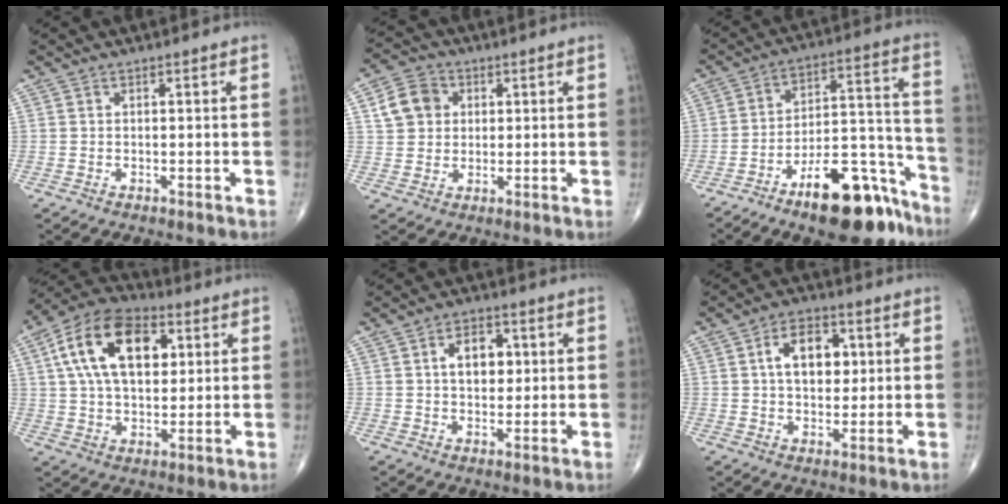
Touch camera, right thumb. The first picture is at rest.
{"total": 7.5, "force": [2.0, 6.4, 3.4], "torque": [-0.041, 0.002, 0.032]}
{"total": 18.3, "force": [-12.3, 6.7, 11.7], "torque": [-0.140, 0.107, -0.192]}
{"total": 18.3, "force": [5.3, 10.8, 13.8], "torque": [-0.223, 0.006, 0.086]}
{"total": 7.3, "force": [1.5, 4.8, 5.3], "torque": [-0.057, 0.004, 0.021]}
{"total": 9.9, "force": [2.2, 6.3, 7.4], "torque": [-0.092, 0.004, 0.034]}